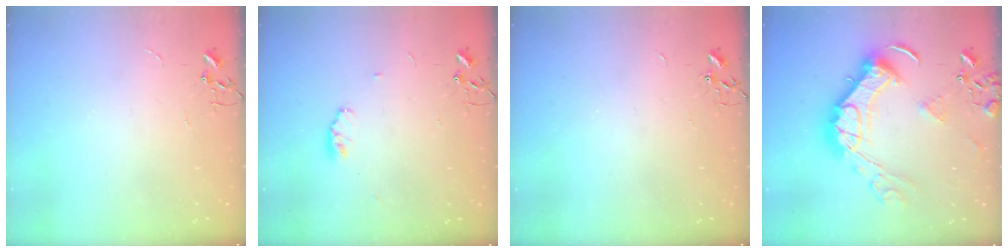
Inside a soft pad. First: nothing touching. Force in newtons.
{"total": 4.5, "press": 4.4, "slide": 0.6}
{"total": 2.3, "press": 2.3, "slide": 0.4}
{"total": 20.6, "press": 20.4, "slide": 2.4}